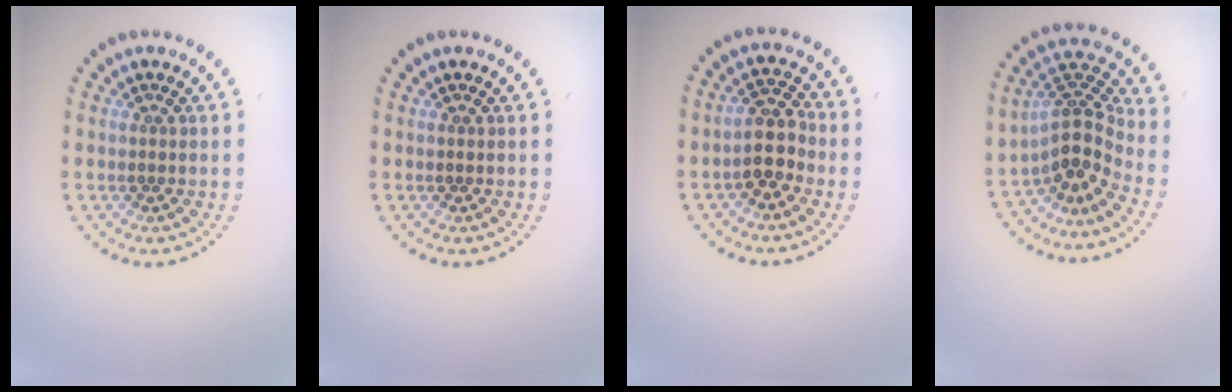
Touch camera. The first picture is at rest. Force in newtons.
{"total": 0.0}
{"total": 2.9, "press": 2.5, "slide": 1.4}
{"total": 4.0, "press": 2.9, "slide": 2.8}